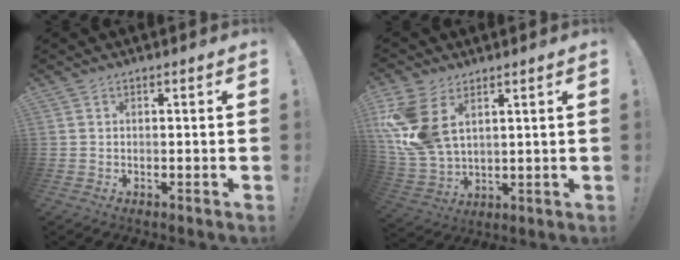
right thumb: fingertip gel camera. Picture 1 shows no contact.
{"total": 15.2, "force": [5.5, 9.6, 10.4], "torque": [-0.213, -0.035, 0.104]}